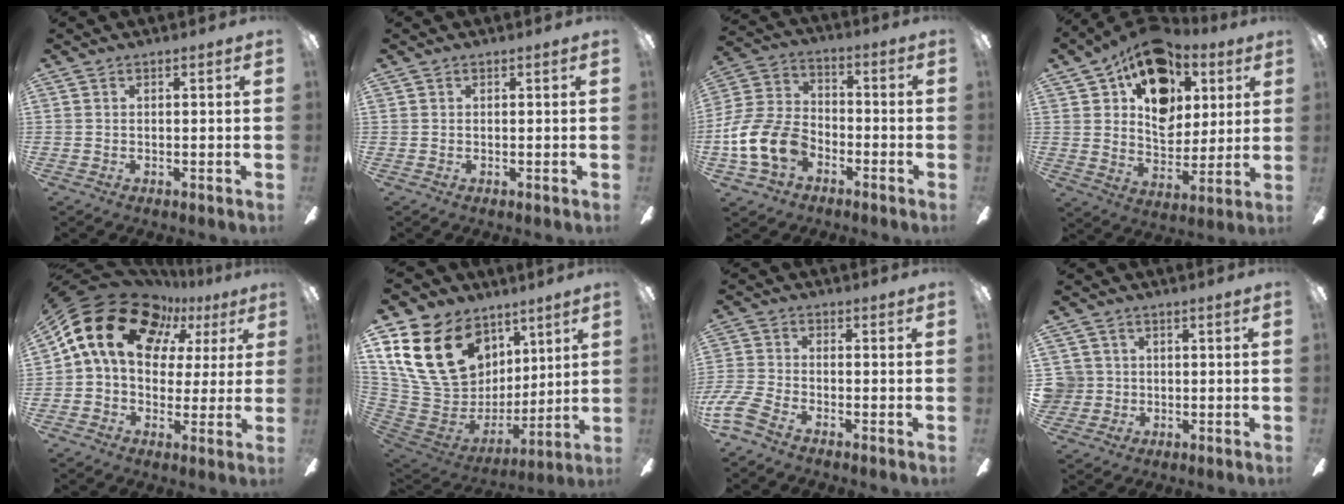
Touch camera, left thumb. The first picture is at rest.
{"total": 0.0}
{"total": 13.9, "force": [-6.3, 9.4, 8.0], "torque": [-0.187, 0.037, -0.119]}
{"total": 17.4, "force": [9.8, 11.5, 8.5], "torque": [-0.141, -0.042, 0.180]}
{"total": 18.5, "force": [8.5, 12.2, 11.0], "torque": [-0.218, -0.029, 0.154]}
{"total": 24.4, "force": [10.3, 17.6, 13.3], "torque": [-0.270, -0.045, 0.211]}
{"total": 6.8, "force": [-4.5, 2.8, 4.3], "torque": [-0.108, 0.005, -0.087]}
{"total": 5.1, "force": [0.6, 5.0, 0.7], "torque": [-0.030, 0.006, 0.015]}